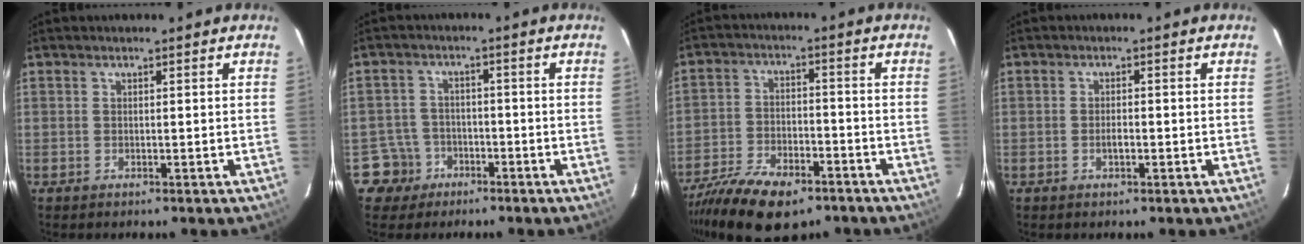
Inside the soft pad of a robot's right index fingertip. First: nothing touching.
{"total": 5.4, "force": [-2.8, 4.6, -0.2], "torque": [-0.009, 0.023, -0.051]}
{"total": 16.5, "force": [-11.9, 6.9, 9.1], "torque": [-0.205, -0.034, -0.203]}
{"total": 1.7, "force": [-0.7, 0.7, 1.4], "torque": [-0.026, 0.000, -0.011]}